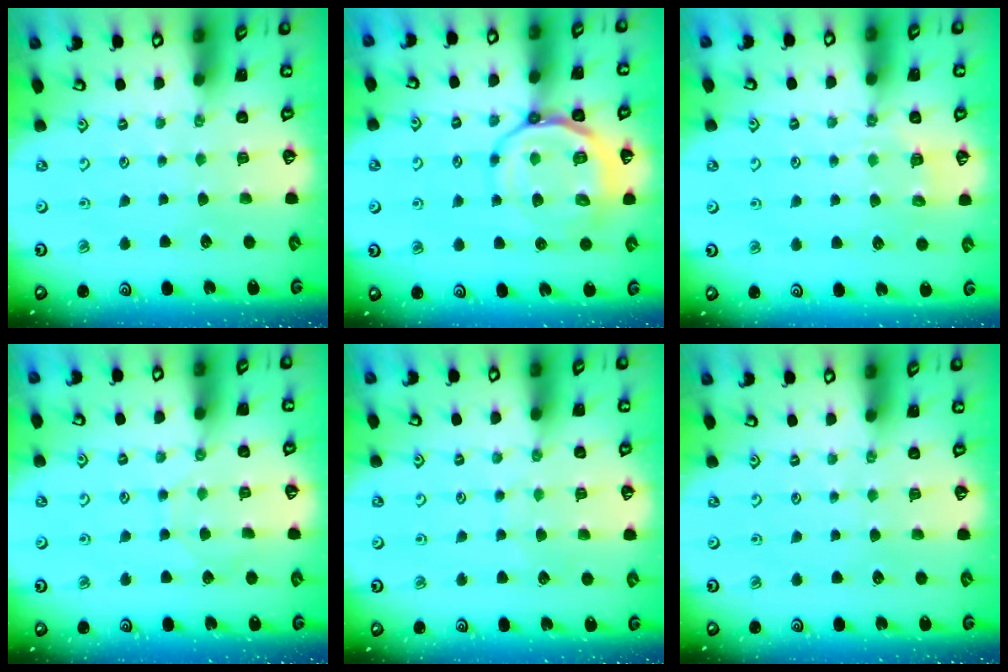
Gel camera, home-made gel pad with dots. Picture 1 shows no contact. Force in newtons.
{"total": 12.4, "press": 12.1, "slide": 2.3}
{"total": 5.1, "press": 5.0, "slide": 1.0}
{"total": 3.0, "press": 2.9, "slide": 0.4}
{"total": 4.0, "press": 3.9, "slide": 0.5}
{"total": 0.0}